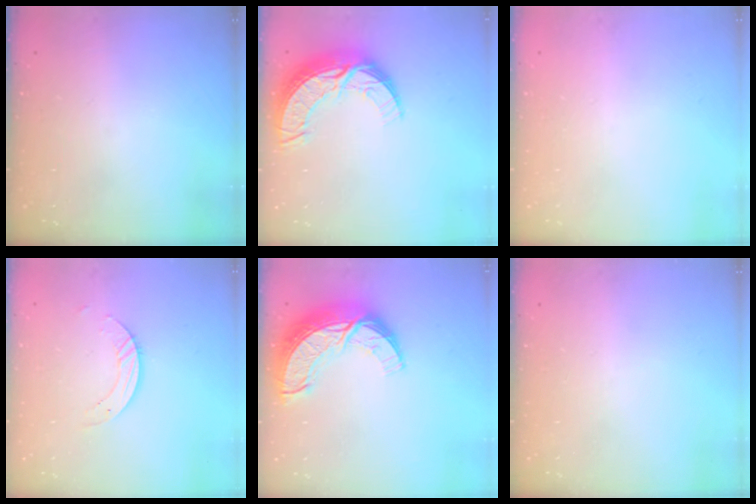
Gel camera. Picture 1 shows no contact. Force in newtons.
{"total": 13.0, "press": 12.9, "slide": 1.0}
{"total": 0.0}
{"total": 4.6, "press": 4.6, "slide": 0.5}
{"total": 15.1, "press": 15.1, "slide": 1.3}
{"total": 0.0}